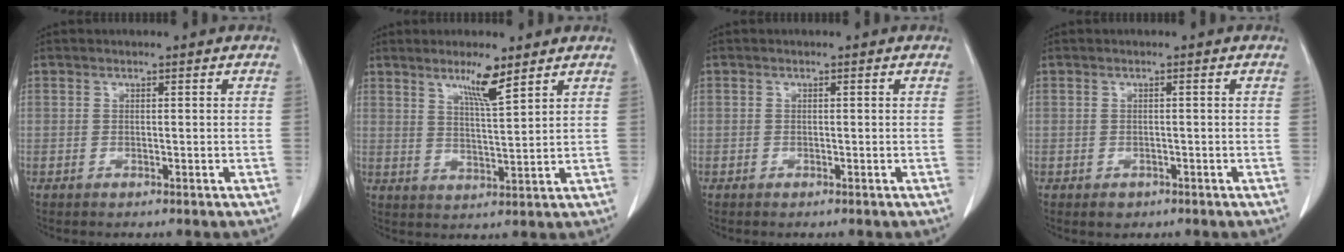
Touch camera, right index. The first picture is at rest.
{"total": 5.7, "force": [3.9, 0.0, 4.1], "torque": [-0.074, -0.009, 0.071]}
{"total": 0.5, "force": [-0.2, 0.5, 0.0], "torque": [0.003, 0.005, -0.007]}
{"total": 1.4, "force": [-0.8, 1.0, 0.5], "torque": [-0.005, 0.002, -0.005]}